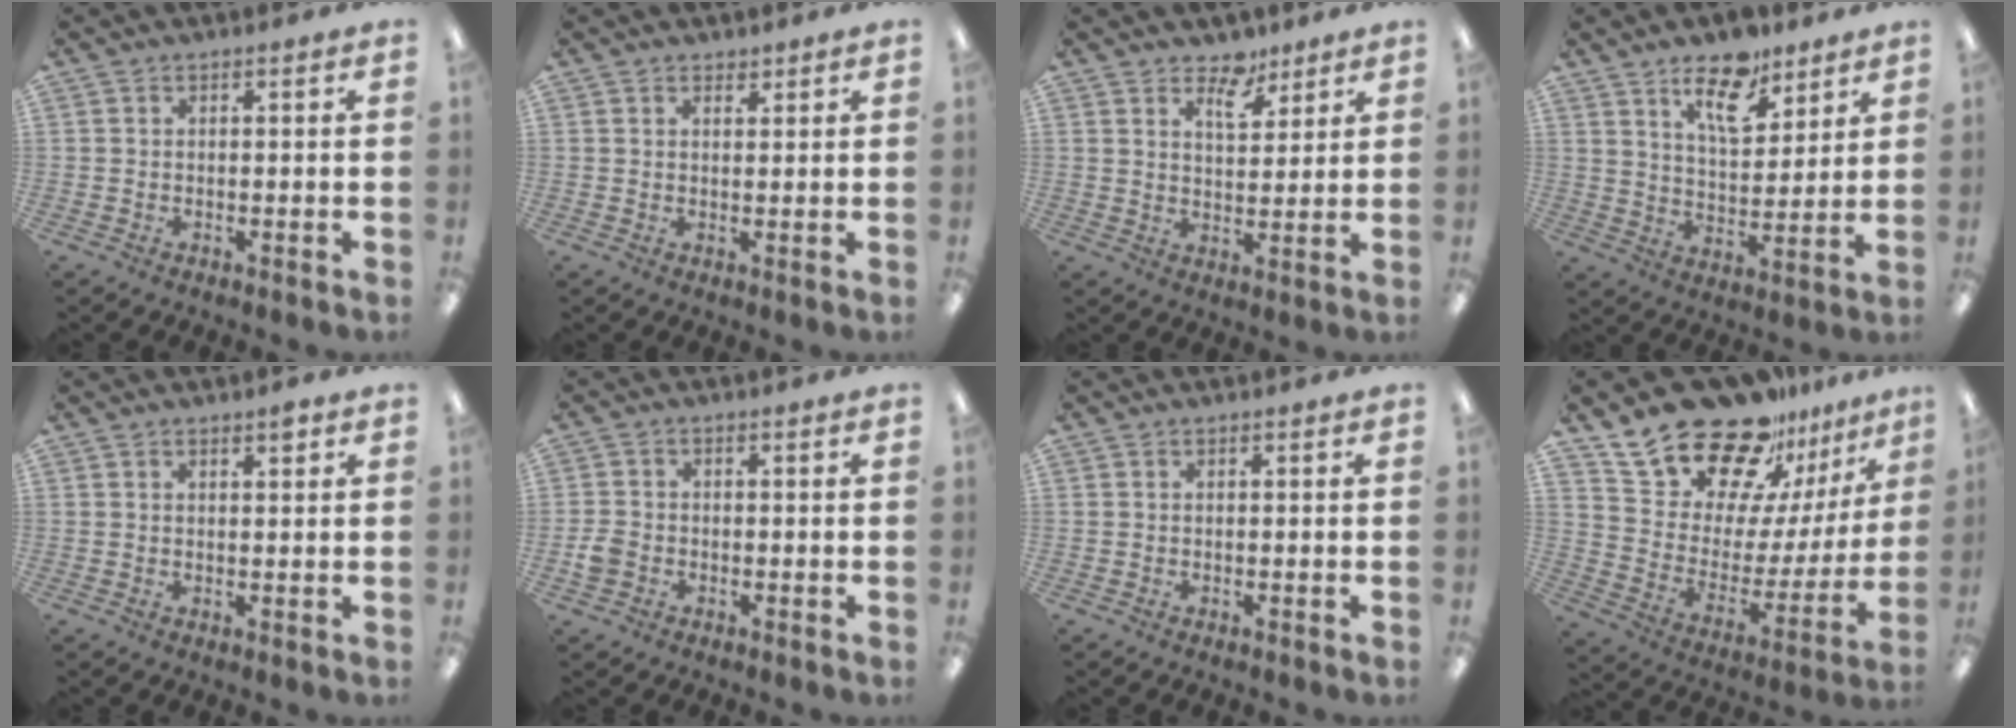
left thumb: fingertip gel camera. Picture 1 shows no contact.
{"total": 1.4, "force": [1.3, 0.6, 0.2], "torque": [0.003, -0.005, 0.023]}
{"total": 6.9, "force": [5.0, 3.4, 3.2], "torque": [-0.030, -0.031, 0.084]}
{"total": 12.6, "force": [8.8, 5.4, 7.1], "torque": [-0.096, -0.049, 0.150]}
{"total": 2.1, "force": [1.5, 0.6, 1.3], "torque": [-0.020, -0.004, 0.025]}
{"total": 3.0, "force": [-1.1, 2.4, 1.5], "torque": [-0.024, 0.008, -0.020]}
{"total": 0.0}
{"total": 24.8, "force": [19.4, 12.4, 9.4], "torque": [-0.156, -0.133, 0.357]}